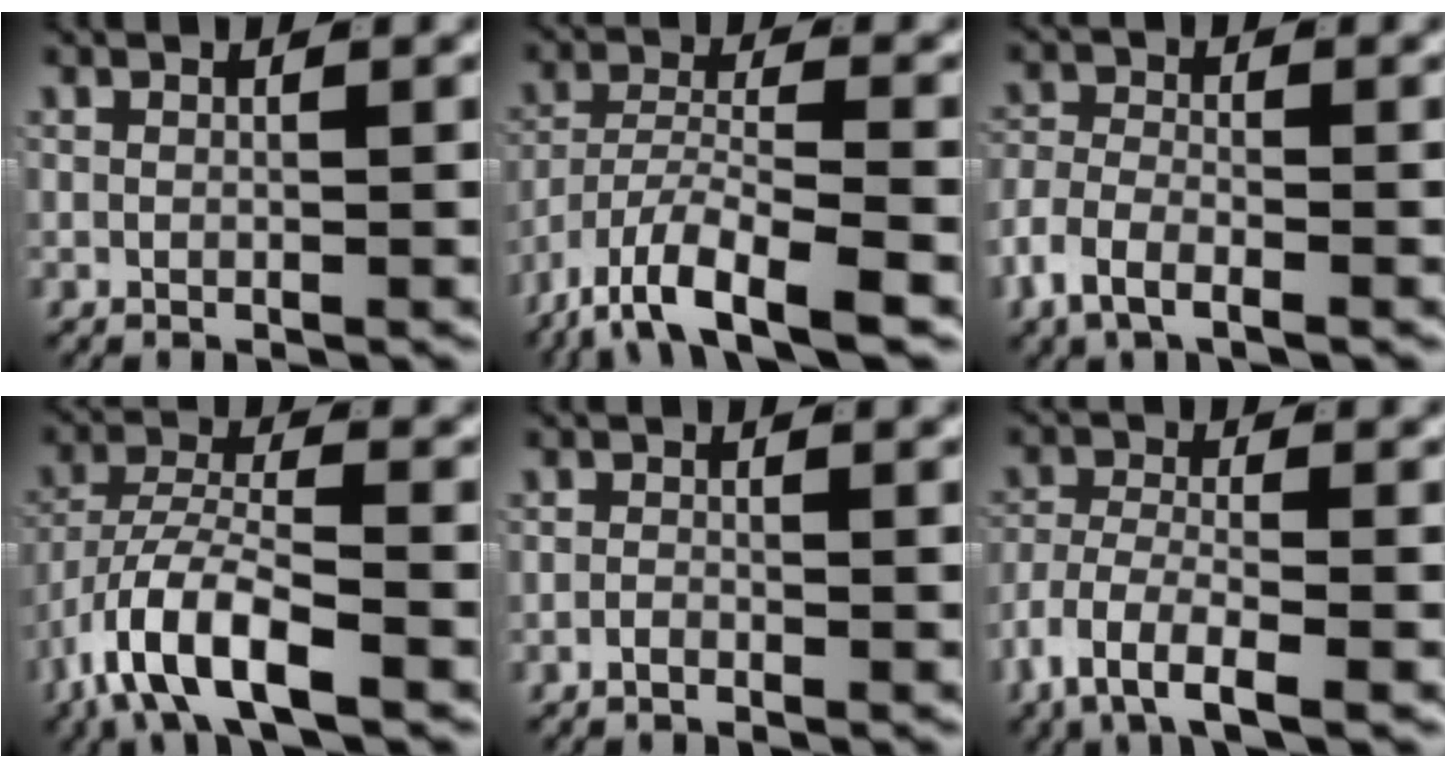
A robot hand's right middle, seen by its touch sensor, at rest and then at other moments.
{"total": 8.0, "force": [-5.4, 2.7, 5.3], "torque": [-0.093, -0.012, -0.087]}
{"total": 3.6, "force": [-2.0, 1.9, 2.3], "torque": [-0.054, -0.003, -0.036]}
{"total": 6.8, "force": [-3.9, 2.6, 4.9], "torque": [-0.107, -0.014, -0.063]}
{"total": 0.8, "force": [-0.8, 0.0, 0.1], "torque": [0.000, -0.004, -0.015]}
{"total": 5.3, "force": [-2.9, 2.5, 3.7], "torque": [-0.087, -0.022, -0.042]}